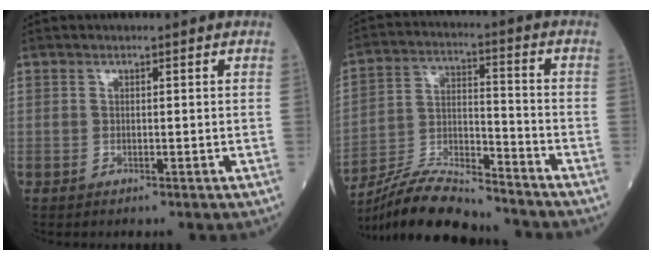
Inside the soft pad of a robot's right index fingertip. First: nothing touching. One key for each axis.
{"total": 13.4, "fx": -12.6, "fy": 1.1, "fz": 4.3, "tx": -0.082, "ty": 0.006, "tz": -0.232}